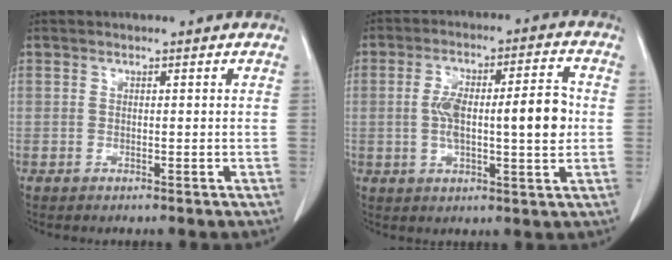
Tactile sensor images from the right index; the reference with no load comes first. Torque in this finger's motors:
{"motor_torque": [1.52, -0.24, 0.44, 0.15]}